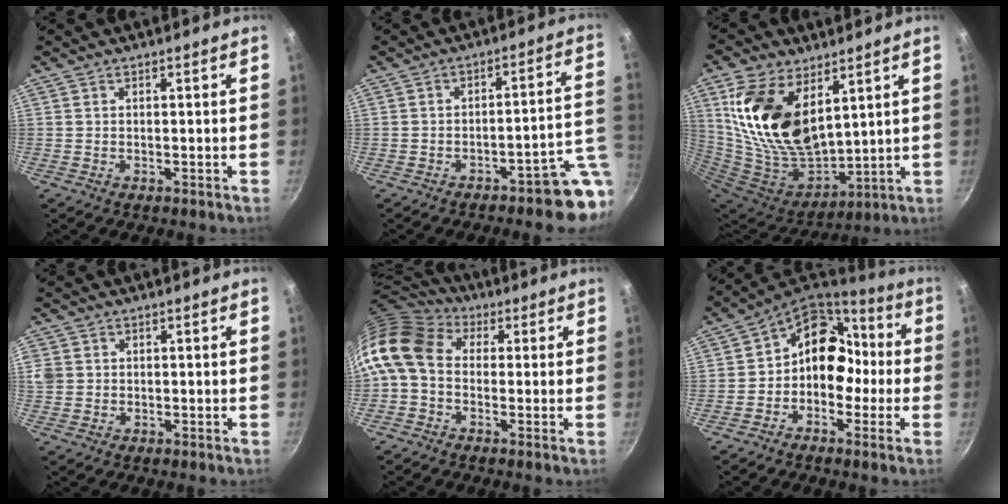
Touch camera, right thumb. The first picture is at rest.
{"total": 8.4, "force": [-4.1, 2.3, 6.9], "torque": [-0.054, 0.040, -0.056]}
{"total": 22.3, "force": [9.0, 12.9, 15.9], "torque": [-0.302, -0.060, 0.185]}
{"total": 3.8, "force": [0.4, 3.5, 1.6], "torque": [-0.027, 0.001, 0.008]}
{"total": 12.7, "force": [1.0, 9.6, 8.3], "torque": [-0.161, 0.027, -0.003]}
{"total": 13.0, "force": [-1.5, 10.3, 7.9], "torque": [-0.060, 0.056, -0.045]}